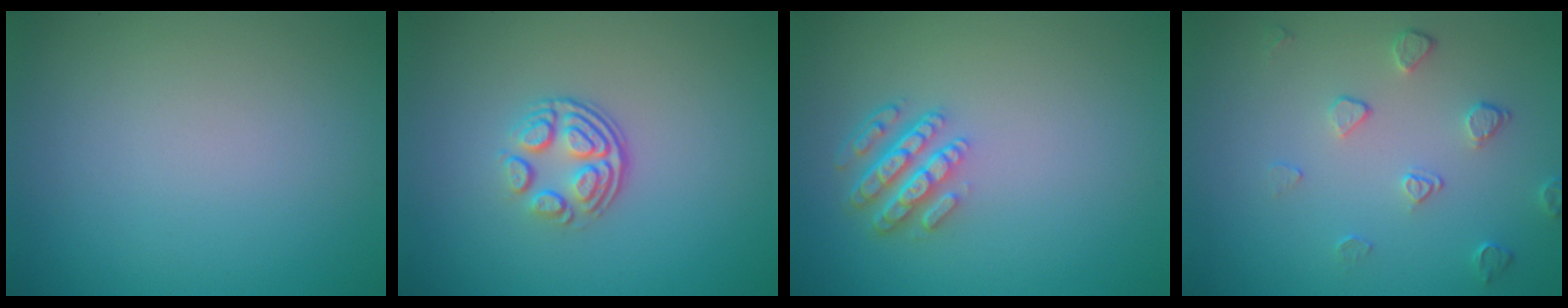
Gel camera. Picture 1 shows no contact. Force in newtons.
{"total": 3.5, "press": 2.4, "slide": 2.5}
{"total": 4.3, "press": 3.2, "slide": 2.8}
{"total": 2.0, "press": 1.3, "slide": 1.5}